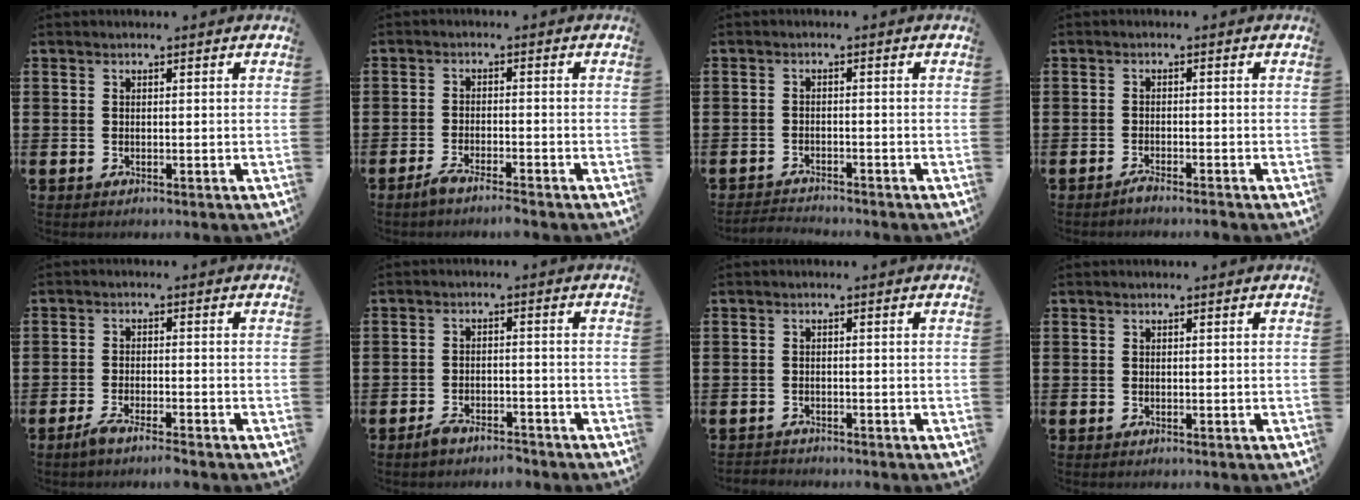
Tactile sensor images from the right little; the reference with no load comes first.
{"total": 2.5, "force": [-2.1, 0.1, 1.4], "torque": [-0.031, 0.003, -0.041]}
{"total": 1.9, "force": [-1.9, -0.1, 0.0], "torque": [-0.004, 0.002, -0.039]}
{"total": 1.3, "force": [-1.2, -0.1, 0.6], "torque": [-0.011, 0.000, -0.022]}
{"total": 2.7, "force": [-2.1, 0.1, 1.7], "torque": [-0.028, 0.004, -0.038]}
{"total": 3.0, "force": [-2.7, 0.8, 1.0], "torque": [-0.019, 0.010, -0.054]}
{"total": 1.0, "force": [-0.9, 0.1, -0.1], "torque": [0.000, 0.002, -0.020]}
{"total": 0.0}